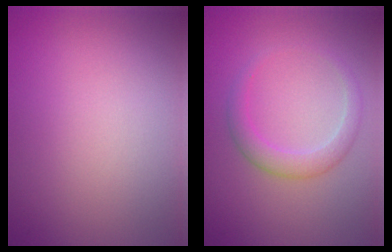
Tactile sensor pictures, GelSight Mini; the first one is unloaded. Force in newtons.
{"total": 2.3, "press": 2.3, "slide": 0.1}